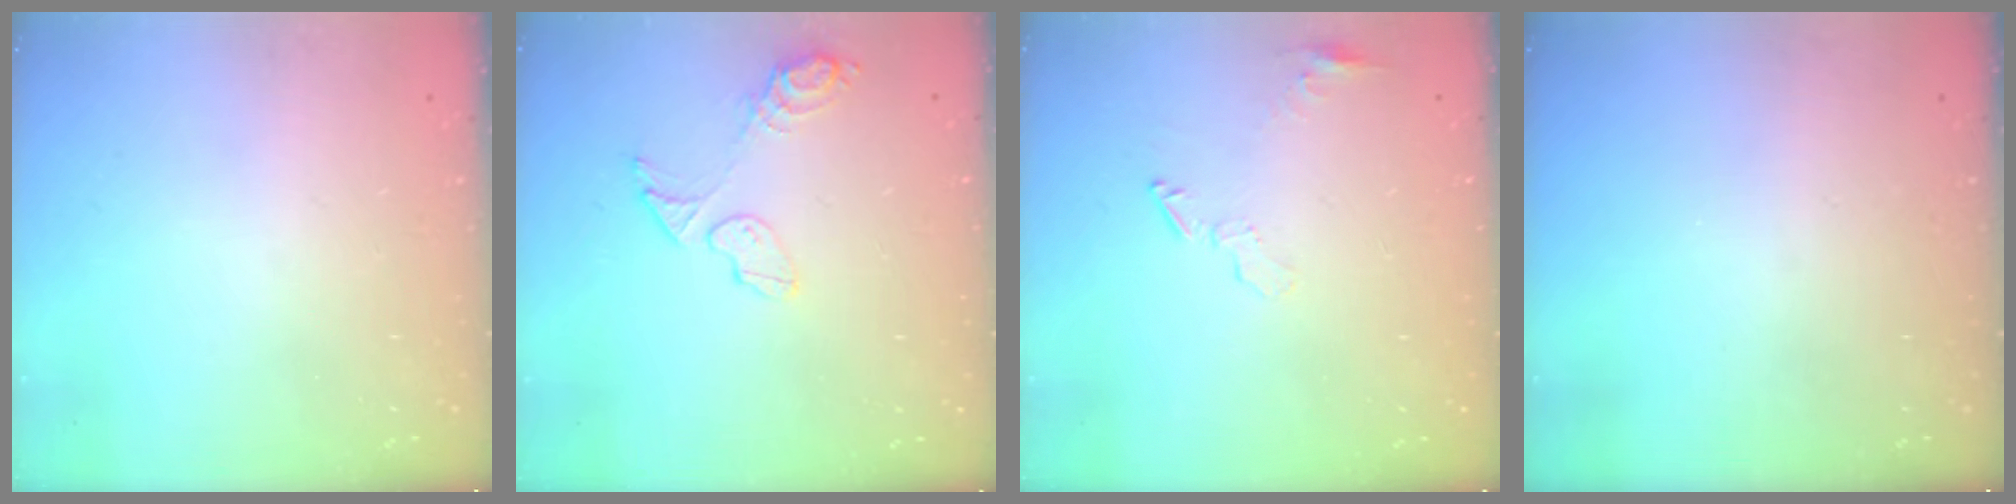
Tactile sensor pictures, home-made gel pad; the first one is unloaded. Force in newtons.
{"total": 9.0, "press": 8.6, "slide": 2.5}
{"total": 4.8, "press": 4.8, "slide": 0.2}
{"total": 0.0}